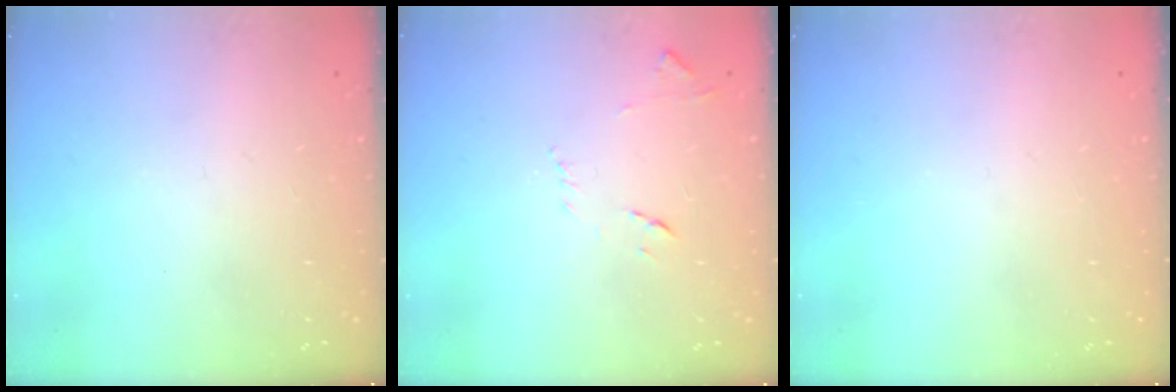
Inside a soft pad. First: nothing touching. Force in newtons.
{"total": 7.8, "press": 7.8, "slide": 0.6}
{"total": 0.0}